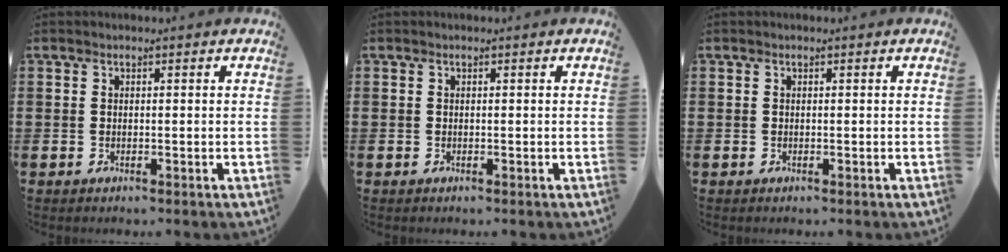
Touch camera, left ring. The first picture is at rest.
{"total": 0.0}
{"total": 0.0}